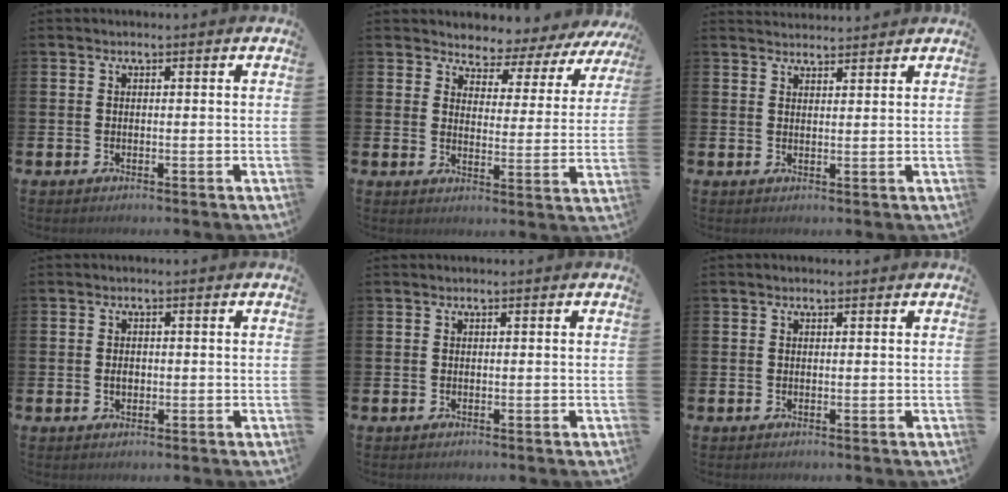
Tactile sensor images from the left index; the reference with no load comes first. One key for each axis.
{"total": 3.5, "fx": 3.2, "fy": 1.4, "fz": -0.4, "tx": -0.008, "ty": -0.040, "tz": 0.044}
{"total": 2.5, "fx": 2.5, "fy": 0.4, "fz": 0.0, "tx": 0.007, "ty": -0.015, "tz": 0.043}
{"total": 1.4, "fx": -0.1, "fy": 1.0, "fz": 0.9, "tx": -0.005, "ty": 0.002, "tz": -0.006}
{"total": 0.0}
{"total": 0.6, "fx": 0.5, "fy": 0.2, "fz": 0.3, "tx": 0.001, "ty": 0.000, "tz": 0.007}